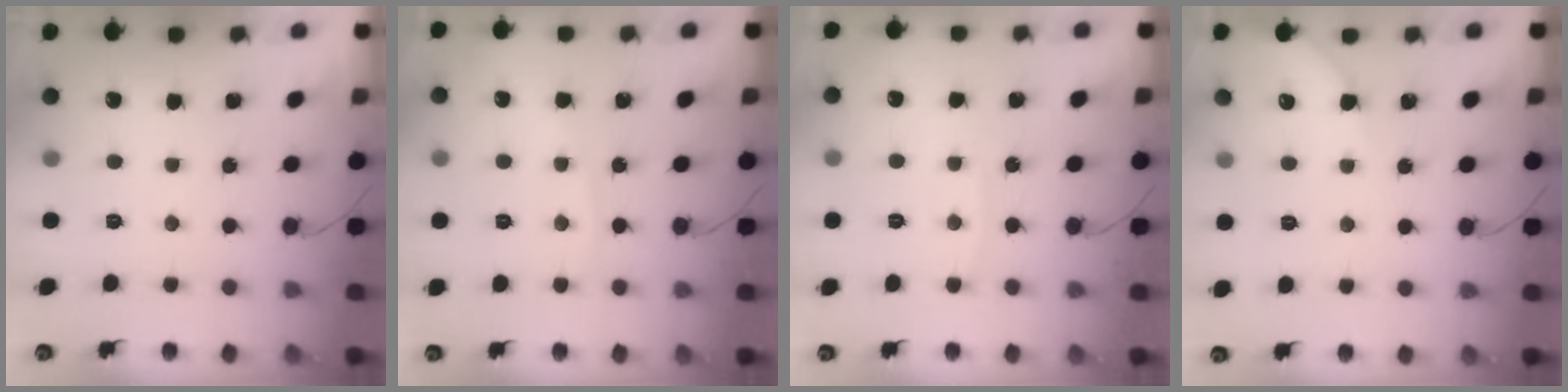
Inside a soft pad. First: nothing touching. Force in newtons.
{"total": 2.2, "press": 2.2, "slide": 0.3}
{"total": 4.3, "press": 4.3, "slide": 0.6}
{"total": 4.0, "press": 4.0, "slide": 0.5}